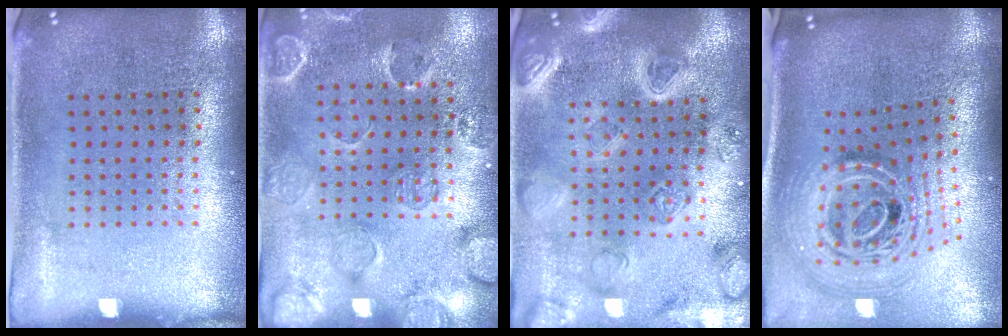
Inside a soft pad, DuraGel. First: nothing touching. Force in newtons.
{"total": 2.5, "press": 1.8, "slide": 1.8}
{"total": 4.1, "press": 3.7, "slide": 1.9}
{"total": 2.7, "press": 1.9, "slide": 2.0}